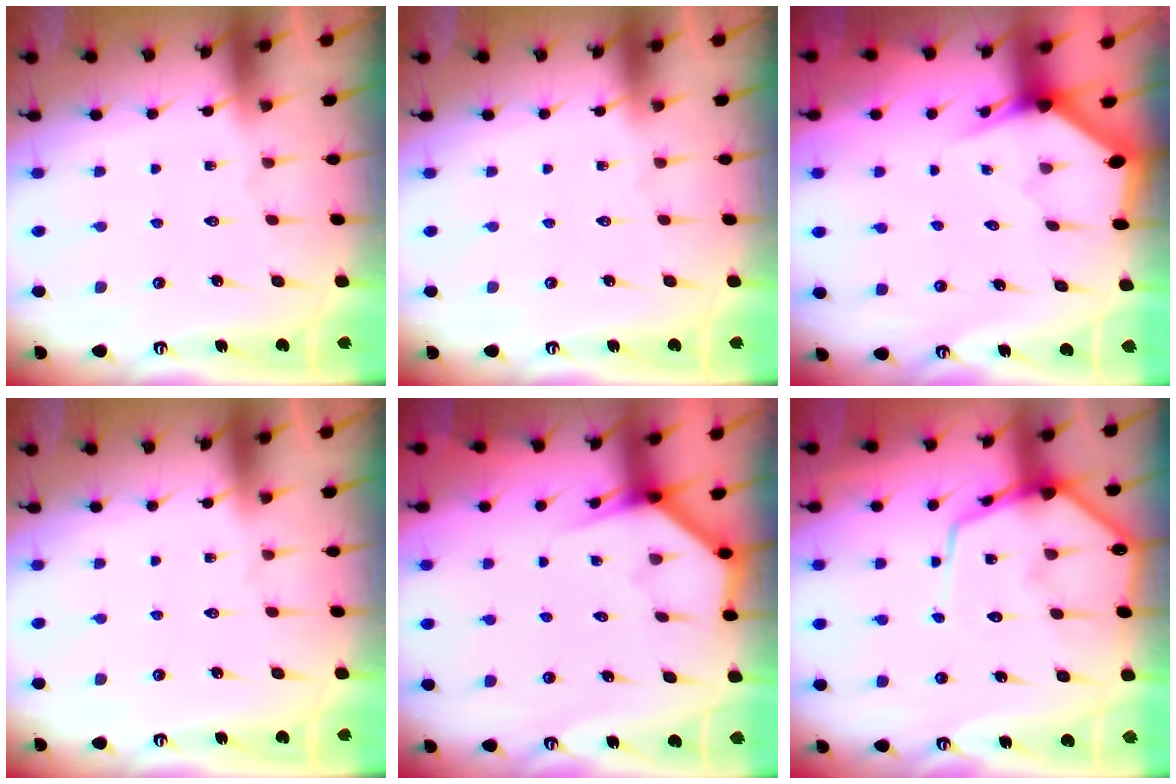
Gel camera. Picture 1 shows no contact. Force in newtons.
{"total": 0.0}
{"total": 2.9, "press": 2.9, "slide": 0.1}
{"total": 0.0}
{"total": 3.9, "press": 3.9, "slide": 0.3}
{"total": 12.3, "press": 12.2, "slide": 1.1}